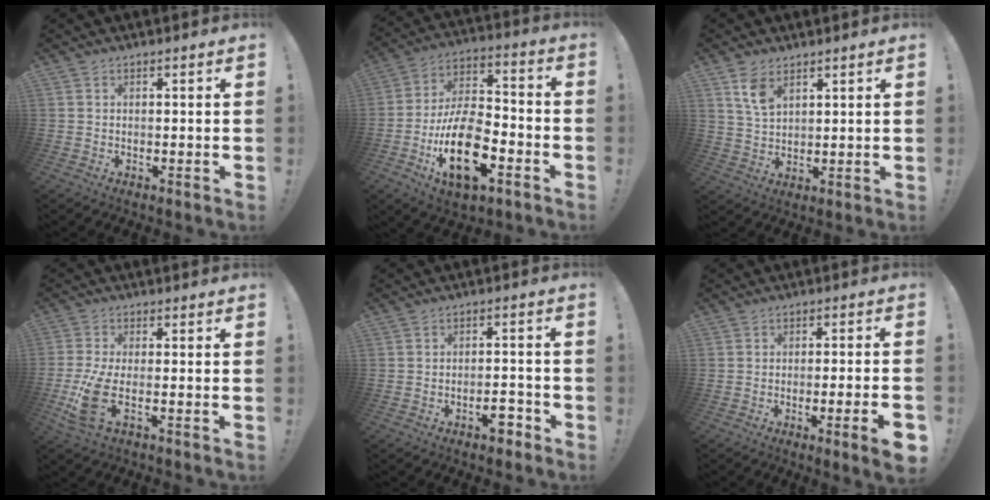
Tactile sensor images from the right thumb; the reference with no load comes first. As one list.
[{"total": 20.8, "force": [-8.3, 10.6, 15.9], "torque": [-0.291, 0.049, -0.134]}, {"total": 6.5, "force": [3.9, 3.4, 3.9], "torque": [-0.067, -0.017, 0.073]}, {"total": 9.9, "force": [-2.6, 3.2, 9.0], "torque": [-0.203, -0.012, -0.047]}, {"total": 4.8, "force": [-3.3, 2.0, 2.9], "torque": [-0.034, 0.019, -0.056]}, {"total": 7.6, "force": [-2.9, 0.2, 7.0], "torque": [-0.107, 0.007, -0.044]}]